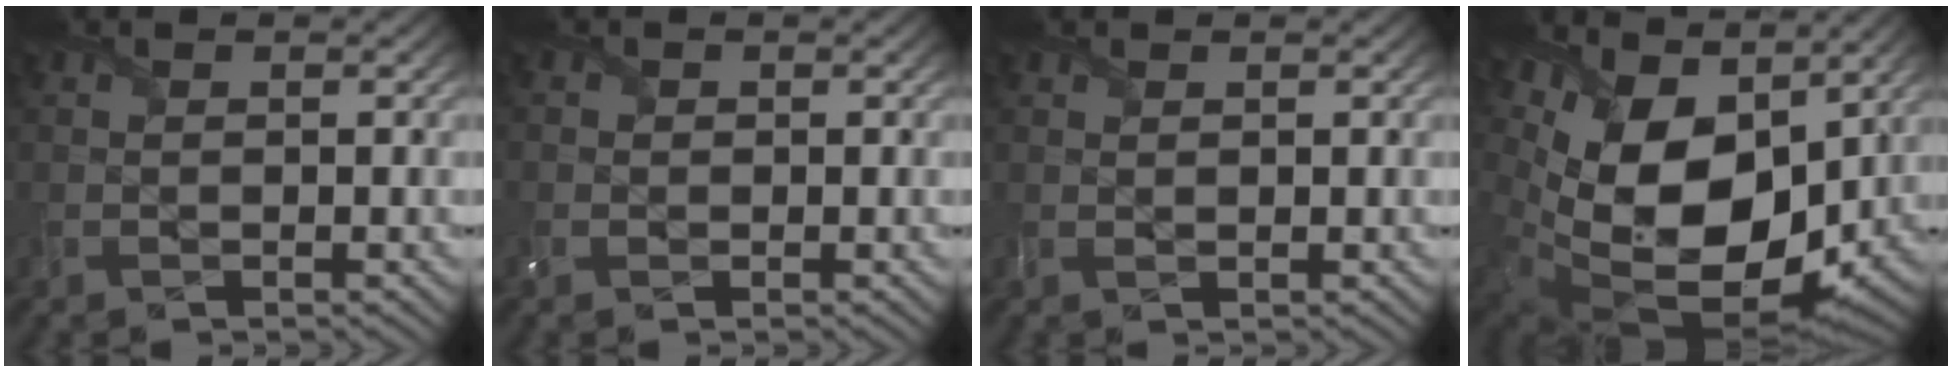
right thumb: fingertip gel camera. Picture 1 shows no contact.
{"total": 1.2, "force": [-0.2, 1.2, 0.3], "torque": [-0.004, -0.004, -0.007]}
{"total": 0.6, "force": [0.5, 0.2, 0.3], "torque": [-0.010, 0.001, 0.010]}
{"total": 17.5, "force": [4.7, 11.5, 12.3], "torque": [-0.269, -0.025, 0.114]}